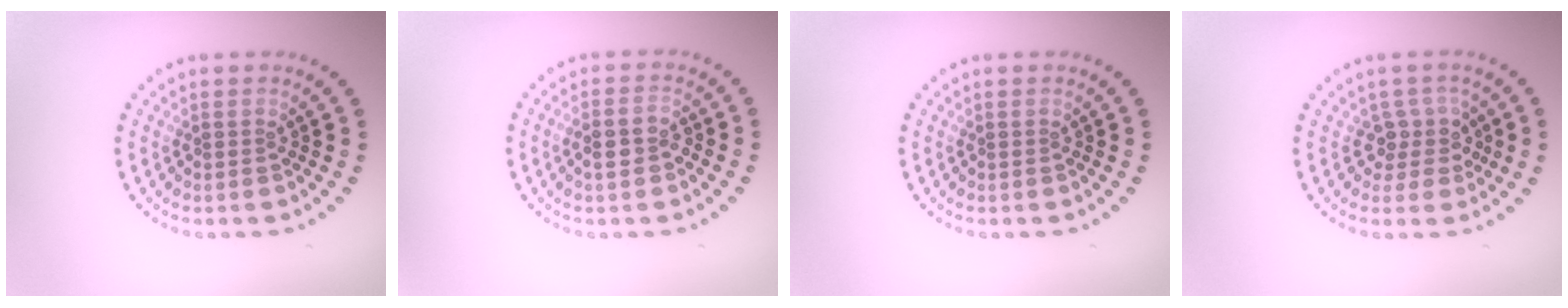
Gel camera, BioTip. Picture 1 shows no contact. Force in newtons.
{"total": 2.5, "press": 2.5, "slide": 0.6}
{"total": 0.0}
{"total": 2.4, "press": 1.8, "slide": 1.5}